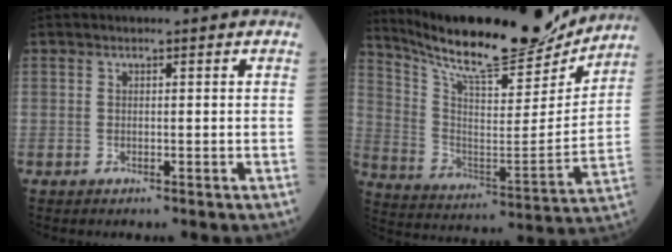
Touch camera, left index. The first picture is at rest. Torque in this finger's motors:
{"motor_torque": [0.99, -1.12, 0.43, 0.13]}